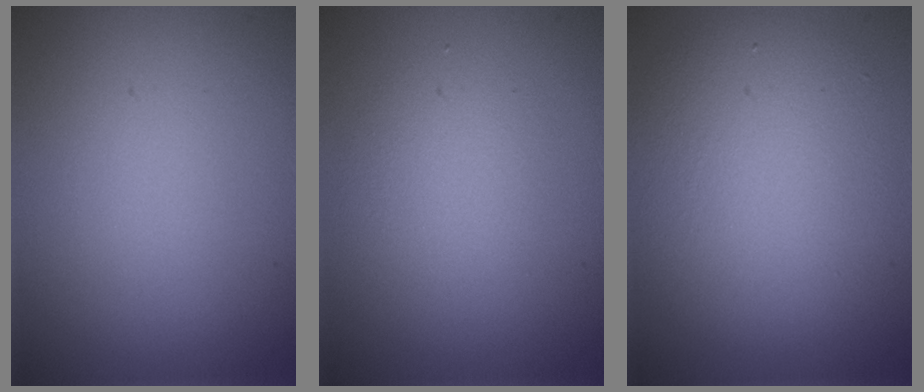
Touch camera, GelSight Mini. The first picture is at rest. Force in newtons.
{"total": 2.2, "press": 2.2, "slide": 0.2}
{"total": 6.2, "press": 6.2, "slide": 0.2}